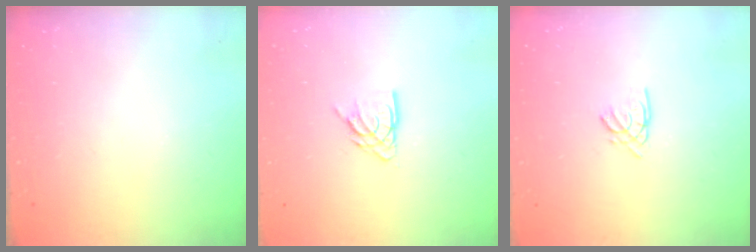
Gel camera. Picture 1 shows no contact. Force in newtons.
{"total": 7.1, "press": 7.0, "slide": 0.6}
{"total": 1.6, "press": 1.5, "slide": 0.4}